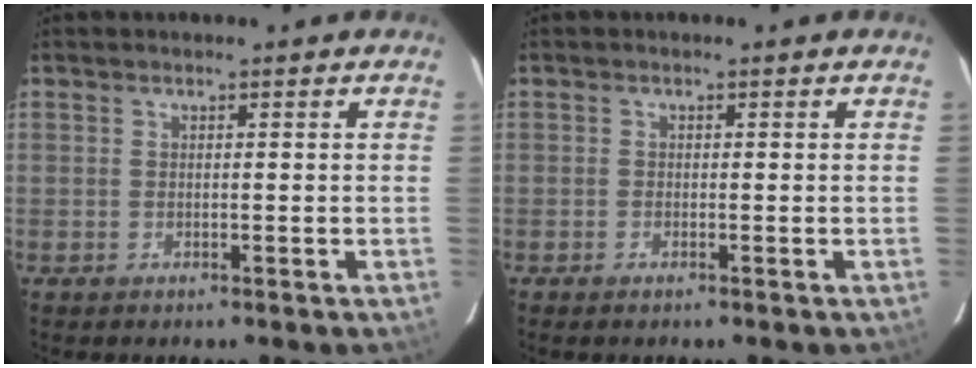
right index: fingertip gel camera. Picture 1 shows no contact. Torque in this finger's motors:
{"motor_torque": [0.13, -0.04, -0.01, 0.00]}